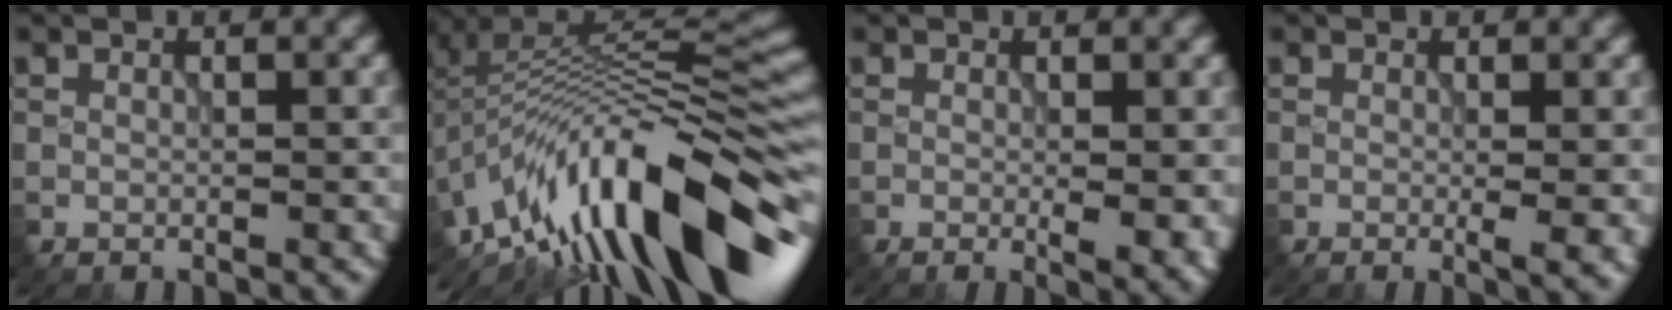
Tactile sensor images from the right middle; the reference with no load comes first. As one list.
[{"total": 14.6, "force": [-6.3, 5.1, 12.1], "torque": [-0.206, 0.029, -0.114]}, {"total": 3.2, "force": [-0.5, 0.8, 3.1], "torque": [-0.044, -0.011, -0.004]}, {"total": 2.5, "force": [-0.2, 0.5, 2.4], "torque": [-0.035, -0.009, -0.002]}]